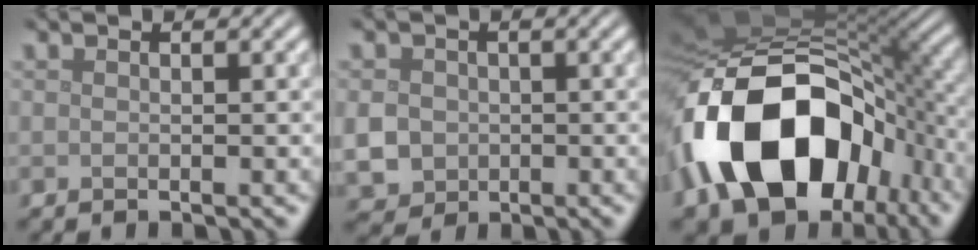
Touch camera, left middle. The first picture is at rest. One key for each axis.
{"total": 3.7, "fx": -0.4, "fy": 3.4, "fz": 1.6, "tx": -0.041, "ty": -0.007, "tz": -0.008}
{"total": 18.1, "fx": -4.9, "fy": 12.2, "fz": 12.4, "tx": -0.243, "ty": -0.033, "tz": -0.072}